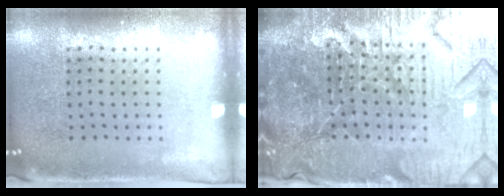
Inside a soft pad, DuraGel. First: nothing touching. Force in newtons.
{"total": 6.9, "press": 6.2, "slide": 3.0}